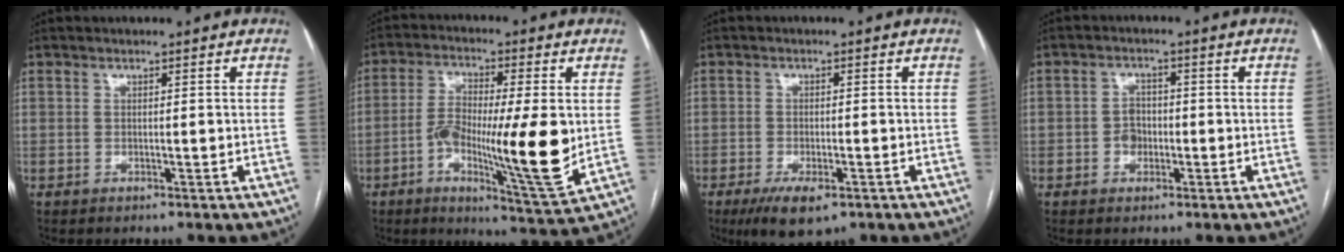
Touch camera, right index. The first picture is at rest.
{"total": 15.3, "force": [-2.0, 2.0, 15.1], "torque": [-0.261, -0.010, -0.032]}
{"total": 6.5, "force": [-3.9, 2.2, 4.8], "torque": [-0.083, -0.013, -0.059]}
{"total": 3.0, "force": [-0.7, 2.4, 1.6], "torque": [-0.024, 0.006, -0.012]}